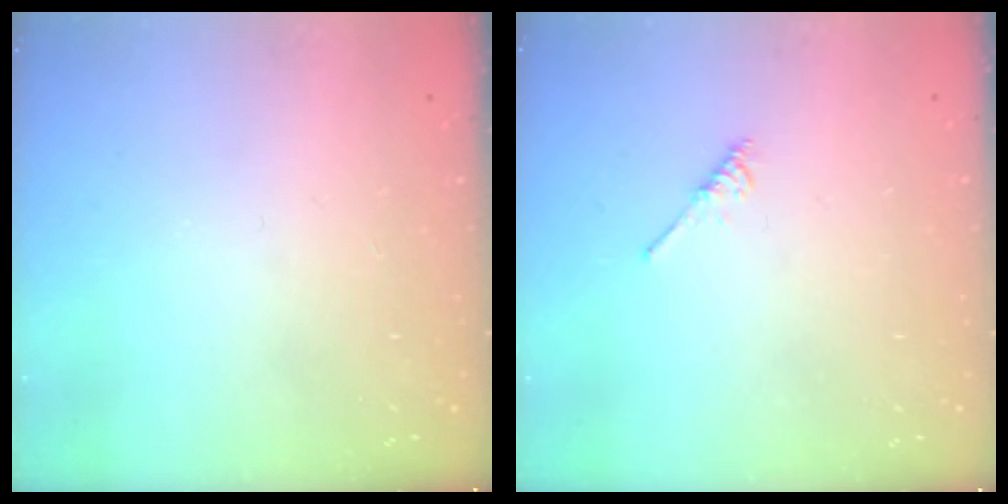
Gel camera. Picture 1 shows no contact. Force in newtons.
{"total": 2.1, "press": 2.1, "slide": 0.4}